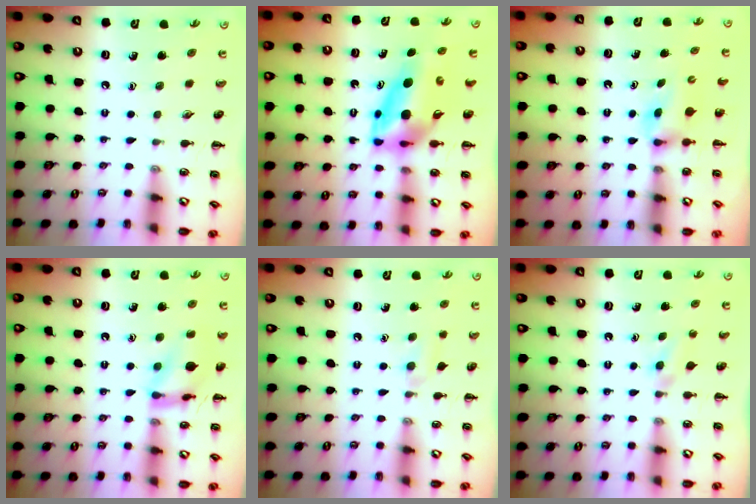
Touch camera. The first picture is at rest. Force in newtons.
{"total": 8.4, "press": 8.0, "slide": 2.7}
{"total": 2.5, "press": 2.2, "slide": 1.2}
{"total": 11.8, "press": 11.8, "slide": 1.0}
{"total": 6.0, "press": 5.7, "slide": 2.0}
{"total": 2.0, "press": 1.8, "slide": 0.9}